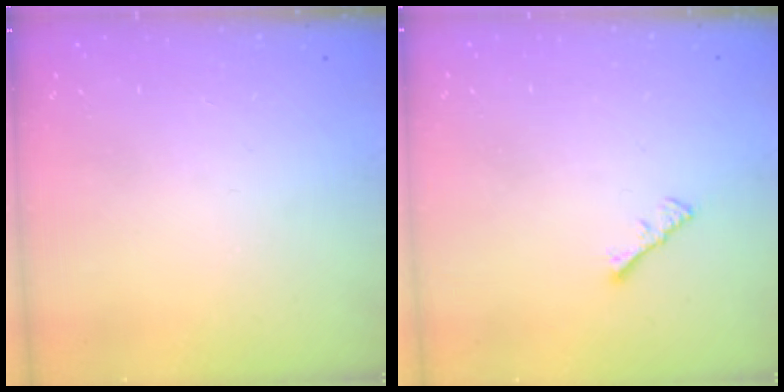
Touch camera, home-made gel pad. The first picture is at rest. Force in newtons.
{"total": 1.1, "press": 1.1, "slide": 0.4}